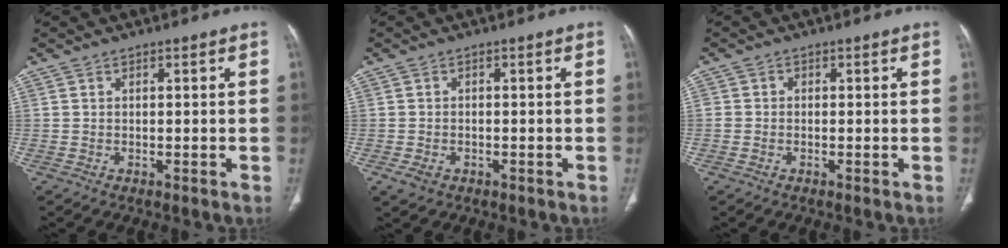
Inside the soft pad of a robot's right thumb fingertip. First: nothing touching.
{"total": 1.4, "force": [-0.6, 1.0, 0.7], "torque": [-0.015, 0.004, -0.008]}
{"total": 1.0, "force": [-0.2, 0.9, 0.2], "torque": [0.004, 0.005, -0.005]}